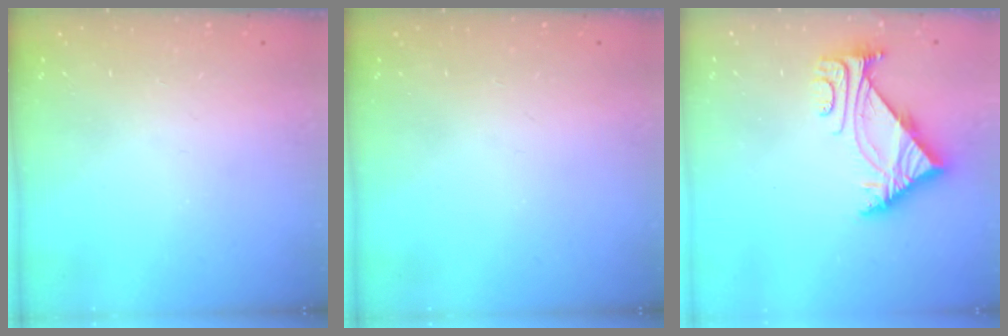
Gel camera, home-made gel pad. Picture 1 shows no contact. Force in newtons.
{"total": 0.0}
{"total": 5.0, "press": 4.9, "slide": 1.0}